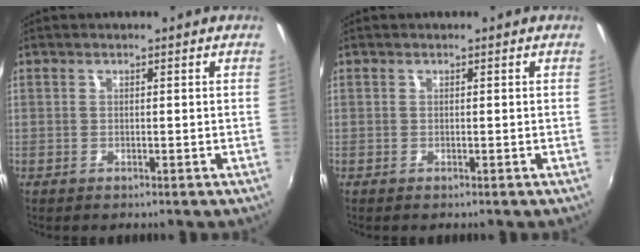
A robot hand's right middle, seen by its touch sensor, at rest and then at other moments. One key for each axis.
{"total": 0.0}